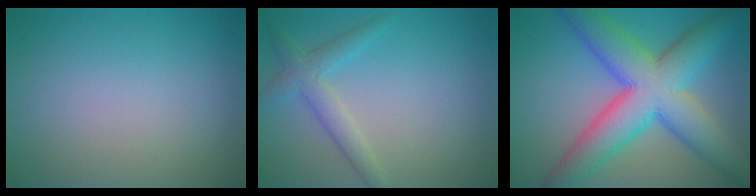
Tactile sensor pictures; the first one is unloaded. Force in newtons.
{"total": 2.7, "press": 2.7, "slide": 0.1}
{"total": 10.7, "press": 10.7, "slide": 0.4}